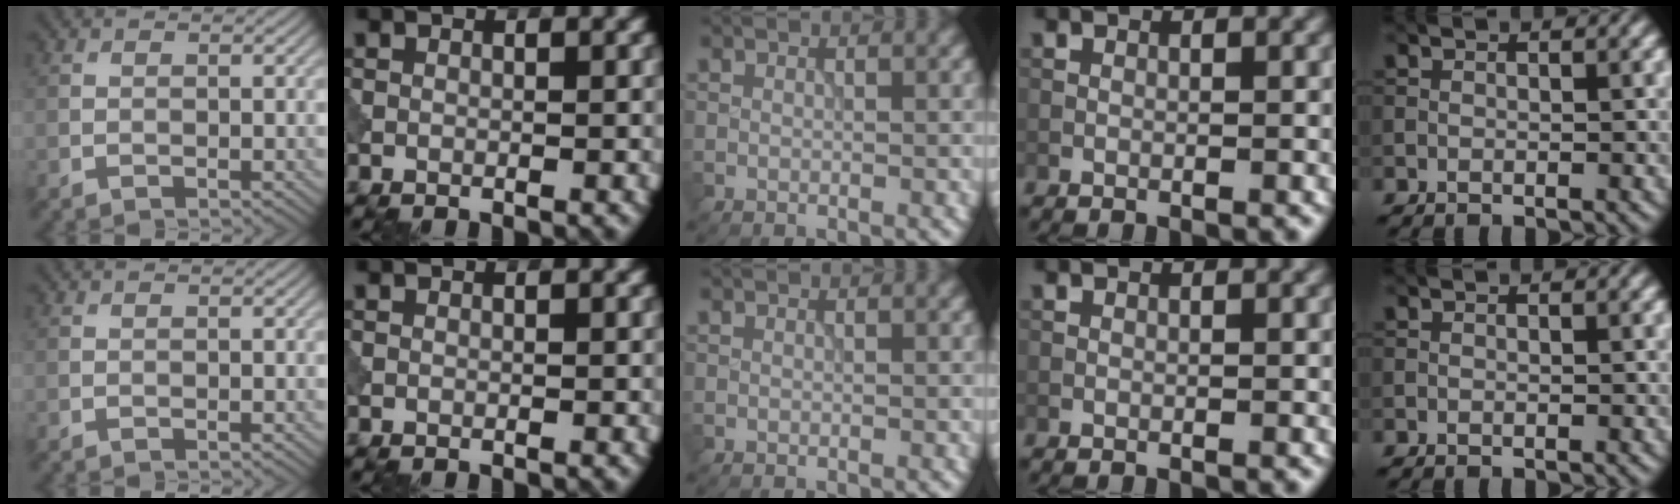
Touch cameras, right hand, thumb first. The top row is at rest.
{}